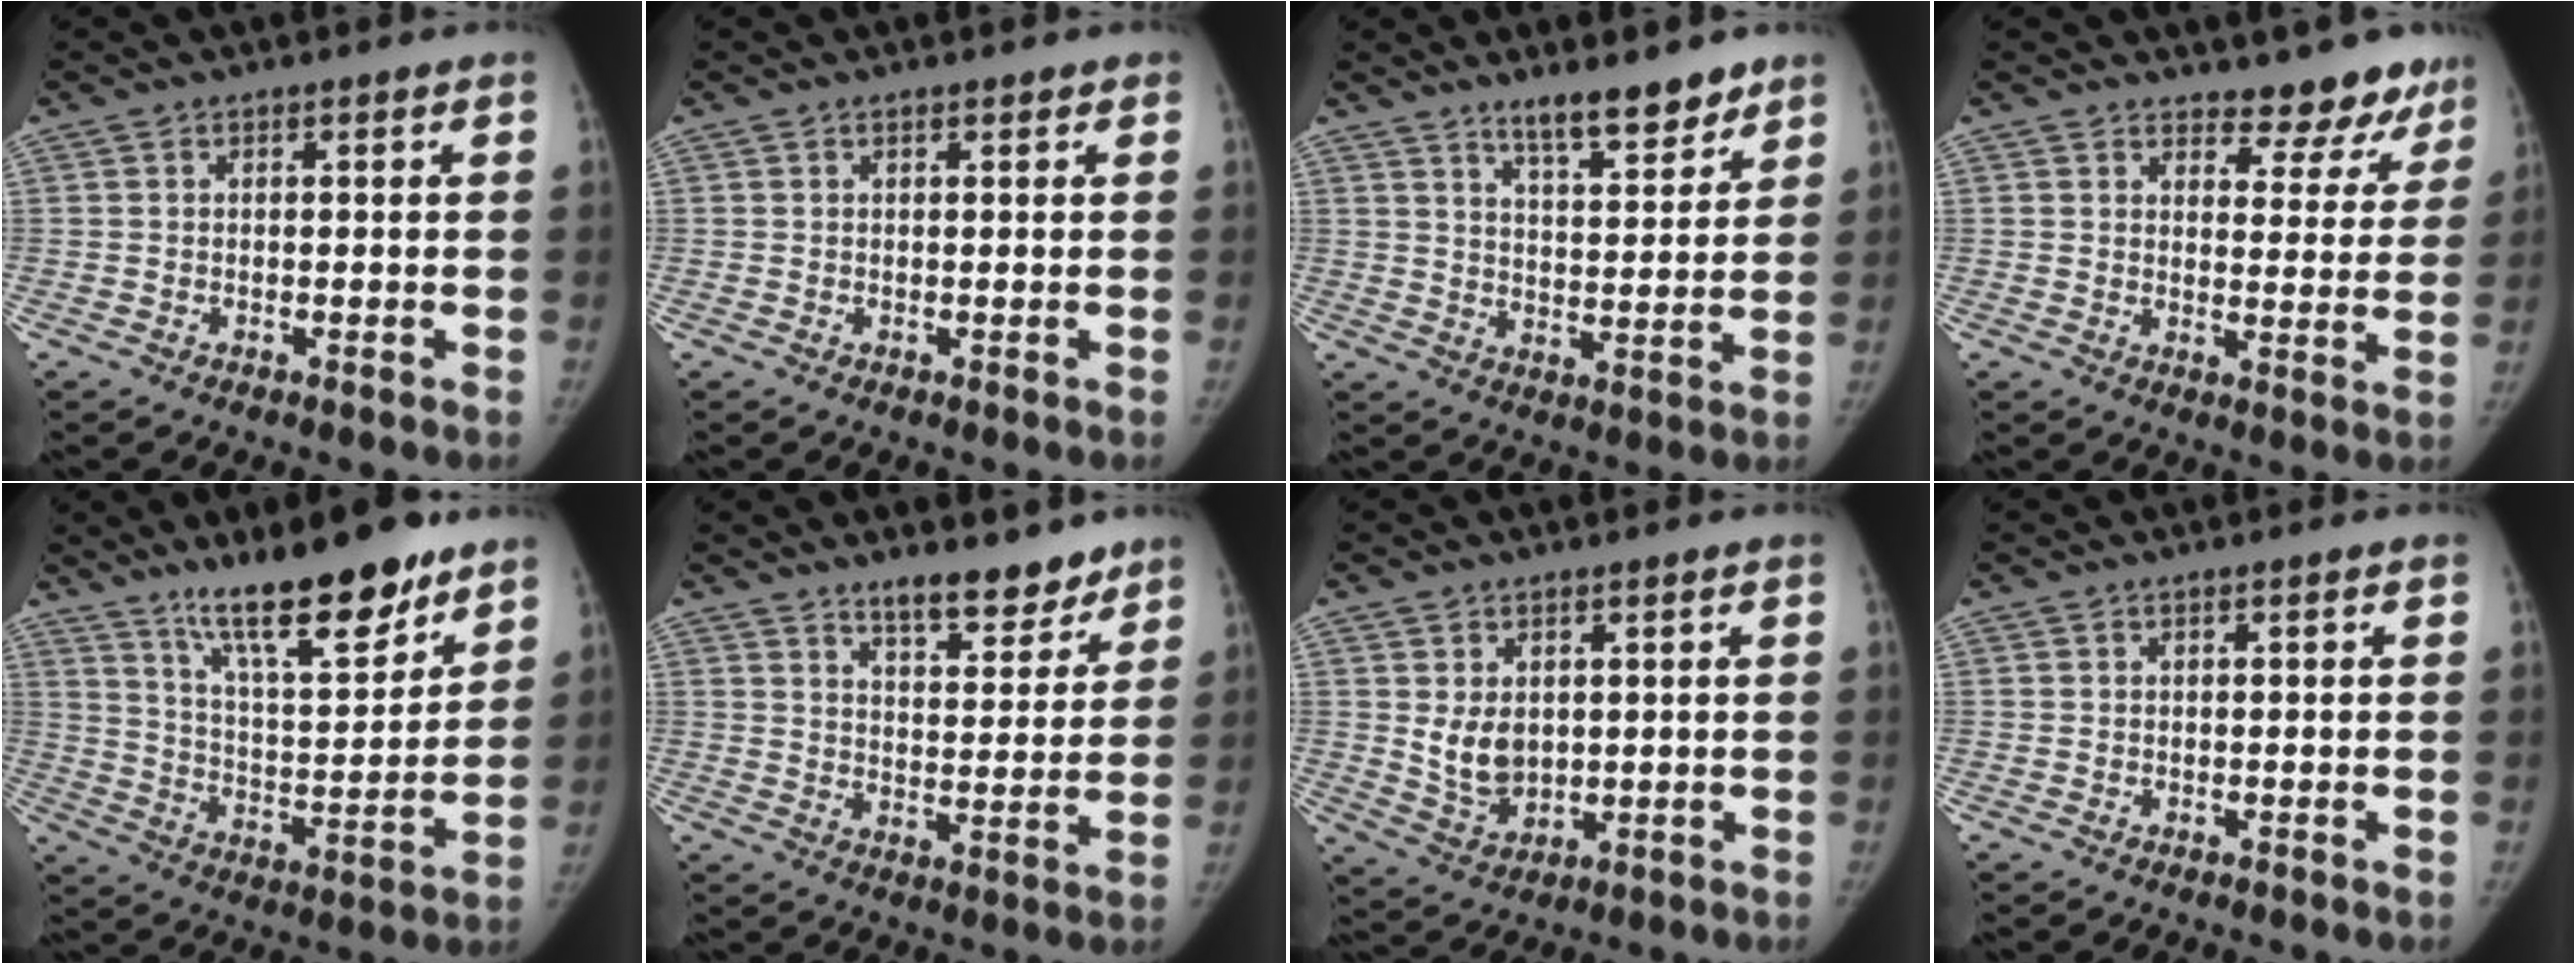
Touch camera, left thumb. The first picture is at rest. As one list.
[{"total": 0.7, "force": [0.5, 0.3, 0.1], "torque": [-0.003, -0.004, 0.006]}, {"total": 9.1, "force": [7.2, 2.6, 5.0], "torque": [-0.054, -0.056, 0.118]}, {"total": 9.6, "force": [8.4, 4.2, 1.8], "torque": [0.026, -0.060, 0.090]}, {"total": 18.0, "force": [13.1, 4.7, 11.5], "torque": [-0.146, -0.086, 0.220]}, {"total": 9.5, "force": [7.6, 3.5, 4.4], "torque": [-0.034, -0.056, 0.120]}, {"total": 6.3, "force": [1.2, 4.6, 4.2], "torque": [-0.056, -0.019, 0.038]}, {"total": 0.0}]